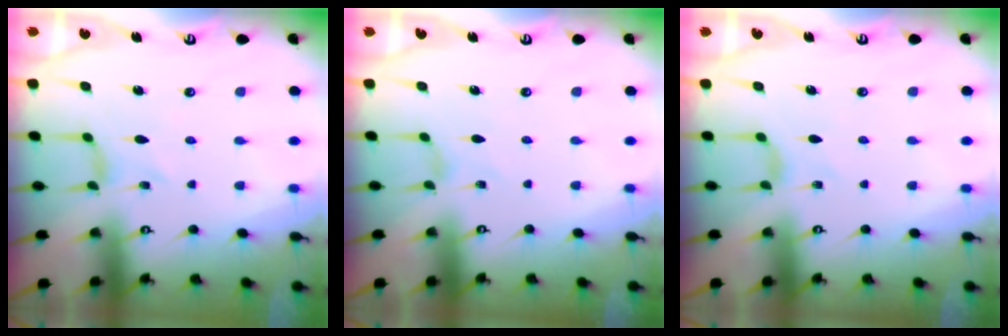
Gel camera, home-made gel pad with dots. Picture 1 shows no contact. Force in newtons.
{"total": 0.0}
{"total": 2.4, "press": 2.4, "slide": 0.5}